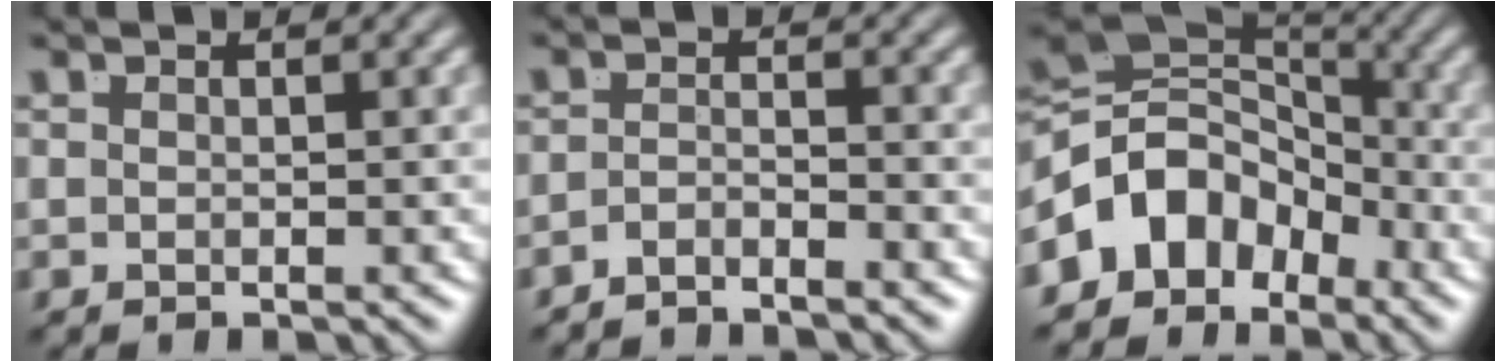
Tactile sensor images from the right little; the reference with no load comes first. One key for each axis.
{"total": 2.7, "fx": -2.7, "fy": -0.3, "fz": 0.4, "tx": 0.000, "ty": -0.011, "tz": -0.043}
{"total": 13.0, "fx": -1.4, "fy": 10.8, "fz": 7.1, "tx": -0.148, "ty": -0.024, "tz": -0.027}